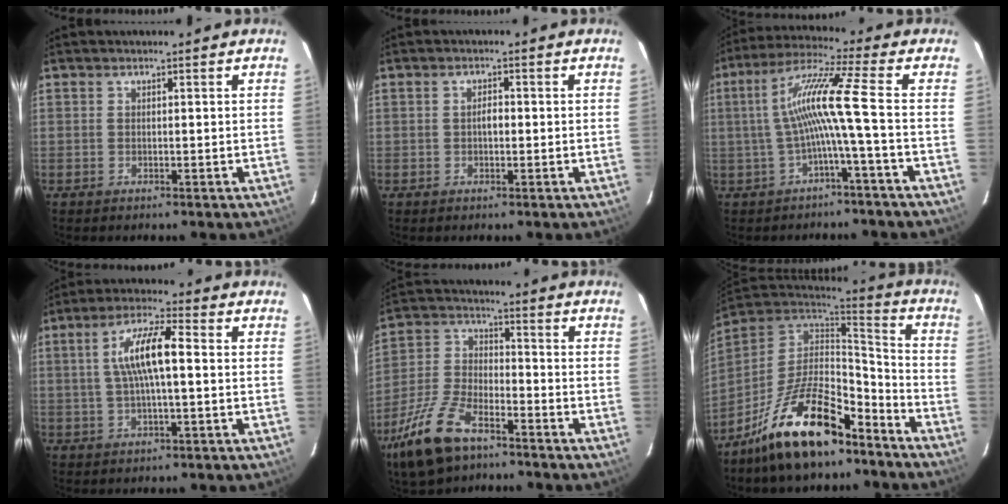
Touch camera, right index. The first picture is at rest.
{"total": 1.6, "force": [-0.2, 0.9, 1.3], "torque": [-0.025, 0.006, -0.006]}
{"total": 9.9, "force": [-1.7, -1.7, 9.6], "torque": [-0.192, 0.011, -0.024]}
{"total": 9.2, "force": [0.7, 2.0, 9.0], "torque": [-0.167, 0.013, 0.016]}
{"total": 15.6, "force": [-10.2, 6.9, 9.6], "torque": [-0.224, -0.015, -0.199]}
{"total": 20.2, "force": [-13.2, 7.8, 13.2], "torque": [-0.250, -0.001, -0.223]}